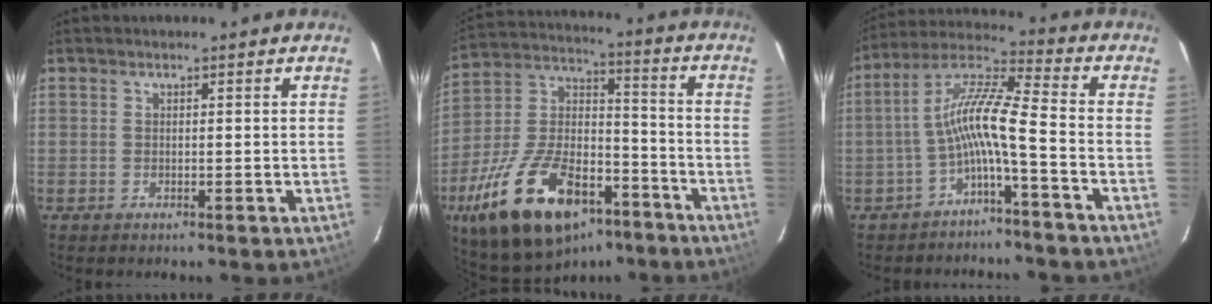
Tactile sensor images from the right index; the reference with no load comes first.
{"total": 25.2, "force": [-14.4, 12.5, 16.4], "torque": [-0.326, 0.000, -0.232]}
{"total": 9.3, "force": [-3.5, 0.2, 8.6], "torque": [-0.194, 0.021, -0.069]}